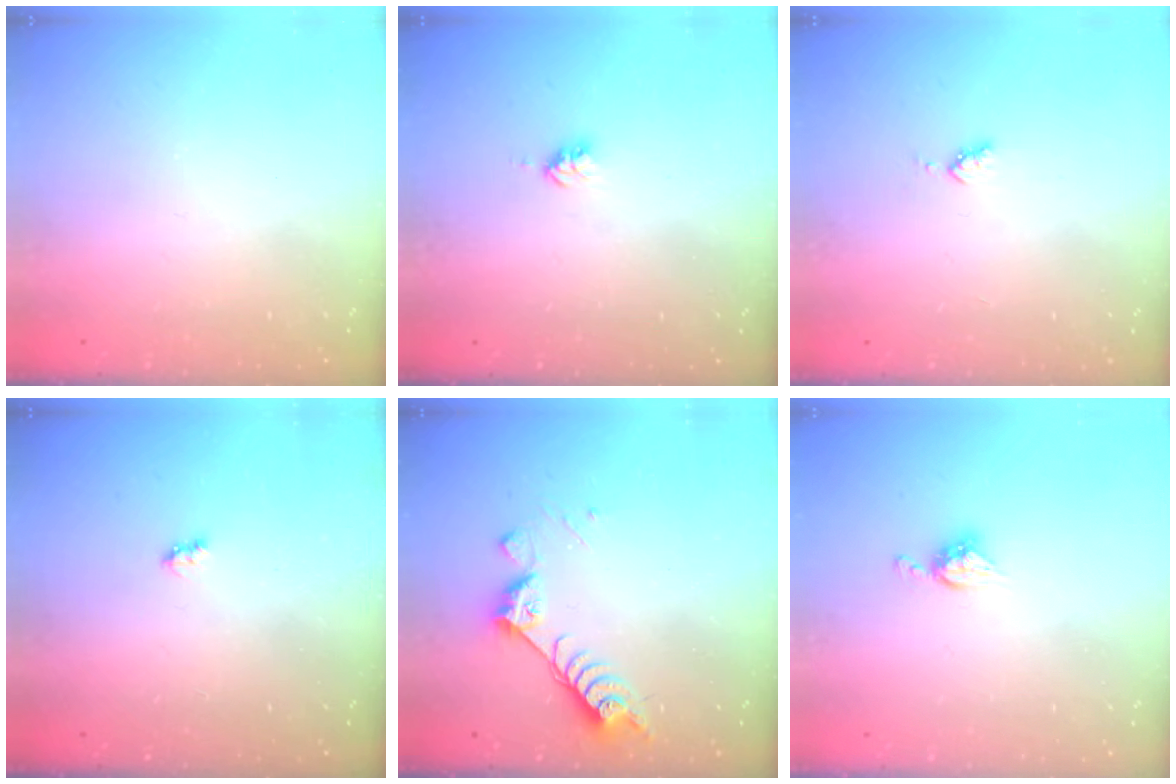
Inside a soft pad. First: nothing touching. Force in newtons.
{"total": 2.8, "press": 2.8, "slide": 0.3}
{"total": 3.6, "press": 3.5, "slide": 0.4}
{"total": 2.6, "press": 2.6, "slide": 0.4}
{"total": 7.0, "press": 6.9, "slide": 1.4}
{"total": 6.5, "press": 6.5, "slide": 0.4}